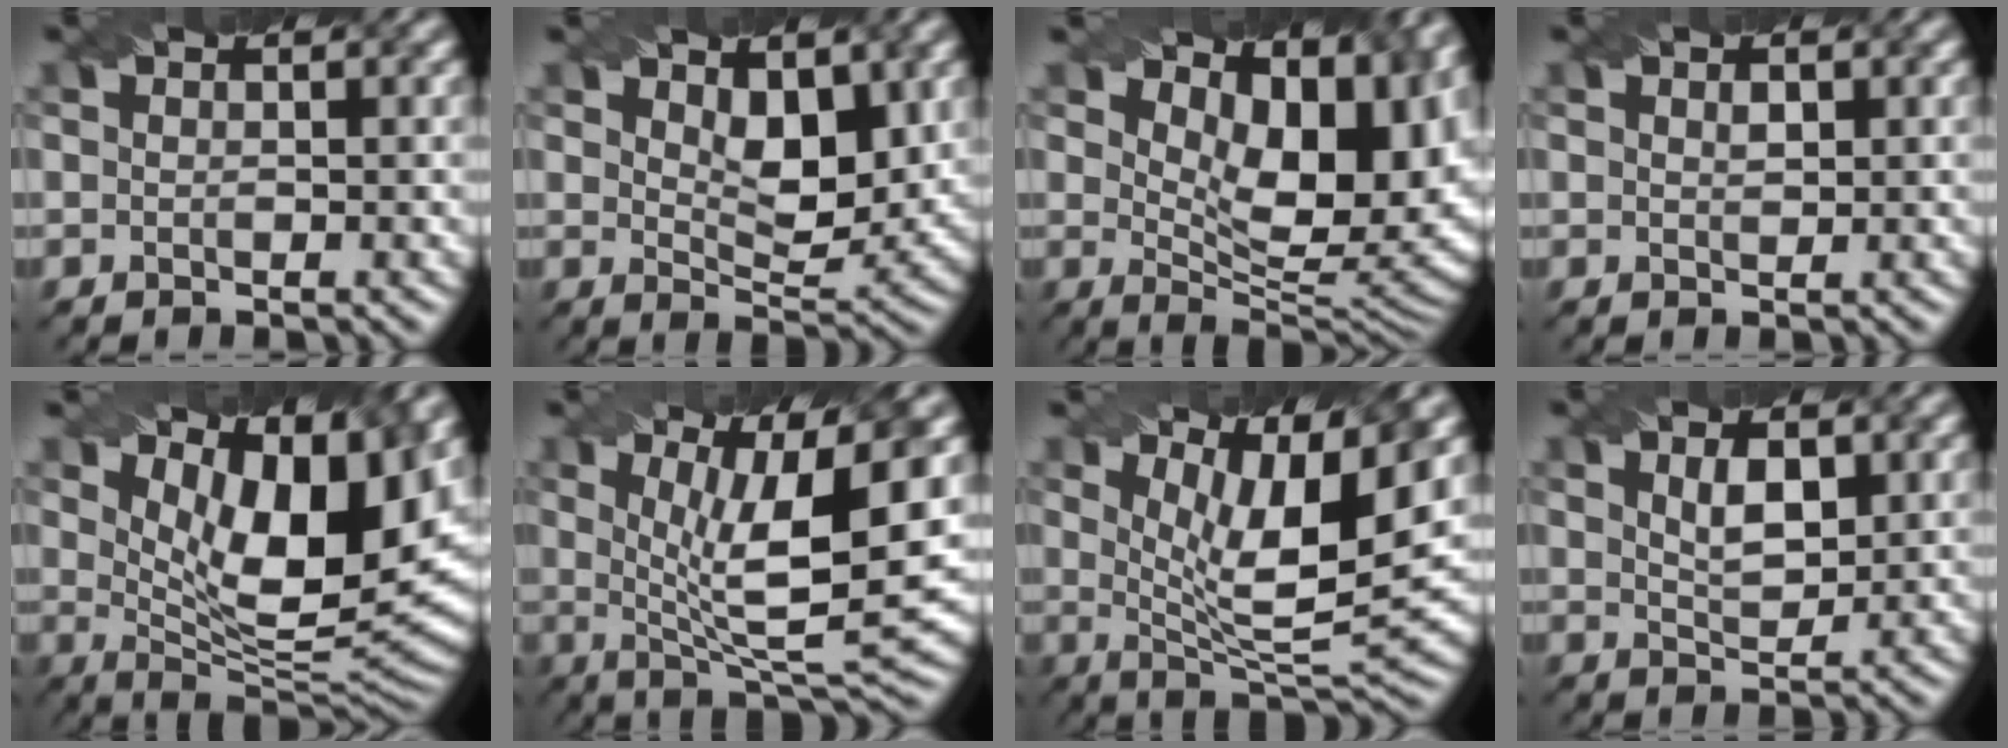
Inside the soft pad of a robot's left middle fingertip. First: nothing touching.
{"total": 4.4, "force": [1.9, 2.0, 3.4], "torque": [-0.053, -0.010, 0.036]}
{"total": 12.3, "force": [5.1, 5.8, 9.6], "torque": [-0.123, 0.009, 0.080]}
{"total": 0.8, "force": [0.4, 0.4, 0.6], "torque": [-0.010, -0.001, 0.009]}
{"total": 12.4, "force": [4.8, 4.6, 10.4], "torque": [-0.153, -0.007, 0.083]}
{"total": 10.3, "force": [1.8, 2.6, 9.8], "torque": [-0.155, -0.002, 0.033]}
{"total": 9.5, "force": [3.8, 2.4, 8.3], "torque": [-0.138, -0.002, 0.069]}
{"total": 2.7, "force": [1.2, 1.2, 2.1], "torque": [-0.040, 0.000, 0.024]}